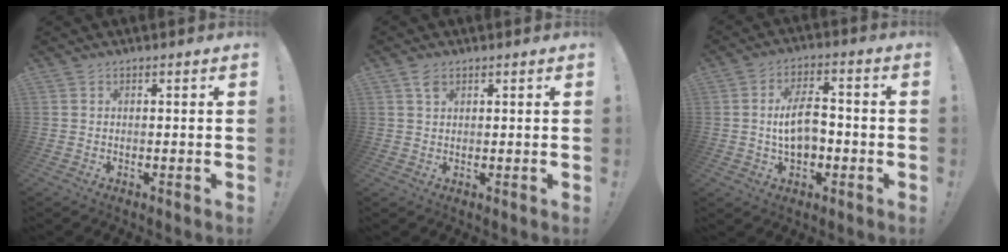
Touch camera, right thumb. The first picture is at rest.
{"total": 2.6, "force": [1.6, 1.4, 1.5], "torque": [-0.016, -0.007, 0.027]}
{"total": 9.9, "force": [-0.8, 5.7, 8.0], "torque": [-0.135, 0.005, -0.016]}